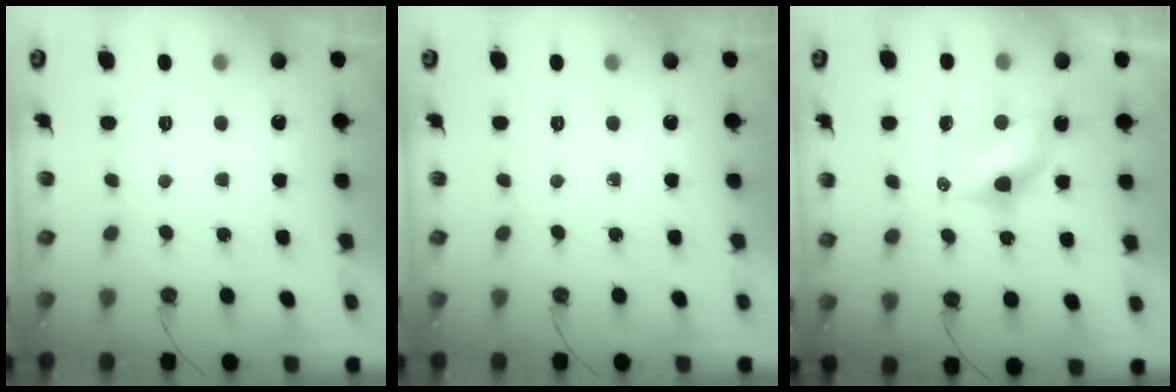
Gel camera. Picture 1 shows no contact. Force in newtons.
{"total": 0.0}
{"total": 6.7, "press": 6.6, "slide": 0.7}